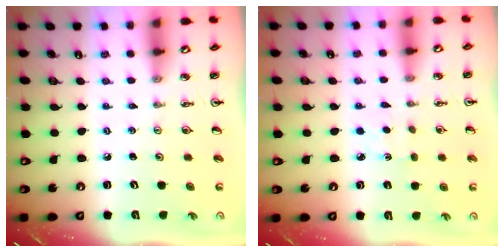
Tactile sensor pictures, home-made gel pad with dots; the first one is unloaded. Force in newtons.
{"total": 2.4, "press": 2.3, "slide": 0.3}